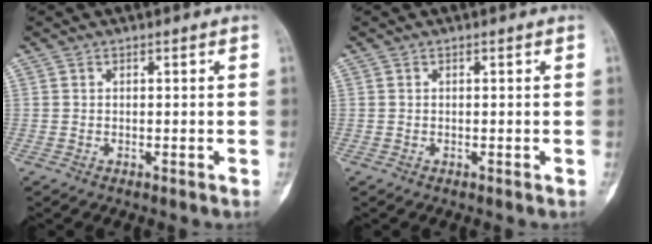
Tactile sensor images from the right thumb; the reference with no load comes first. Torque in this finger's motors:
{"motor_torque": [0.08, 0.03, 0.02, -0.05, 0.02]}